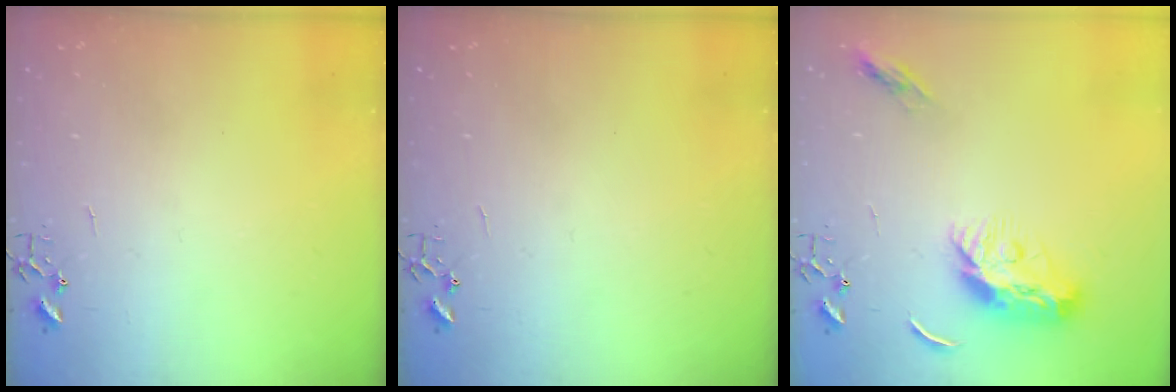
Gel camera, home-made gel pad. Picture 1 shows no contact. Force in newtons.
{"total": 0.0}
{"total": 11.0, "press": 11.0, "slide": 0.1}